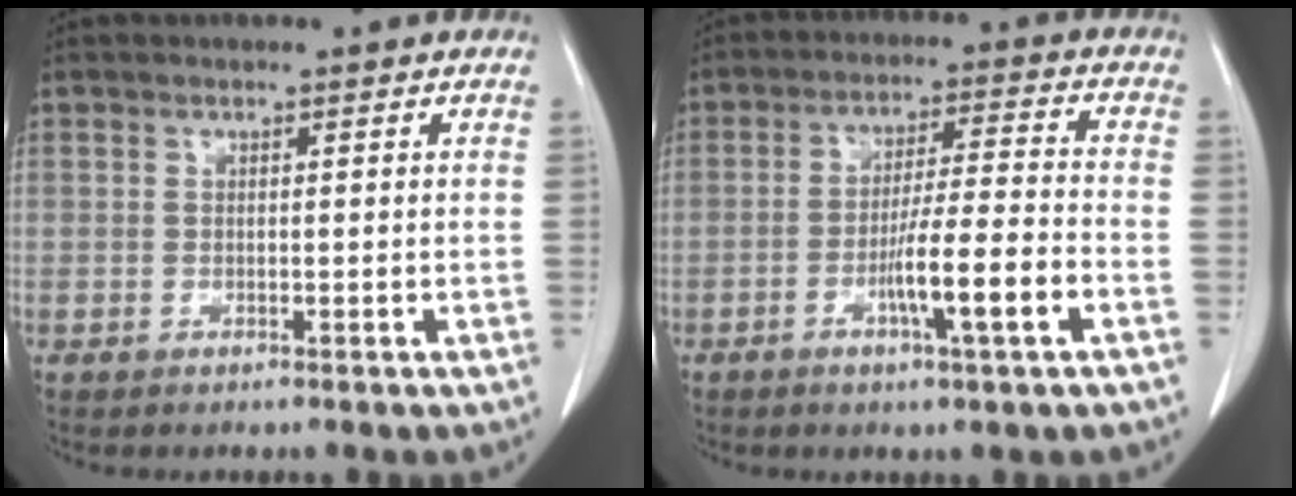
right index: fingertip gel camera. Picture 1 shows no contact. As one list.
[{"total": 9.5, "force": [-3.7, -0.1, 8.7], "torque": [-0.153, -0.003, -0.061]}]